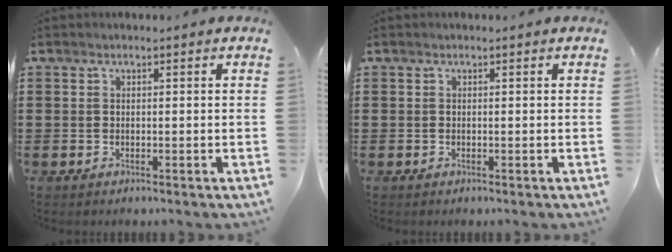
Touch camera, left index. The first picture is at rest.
{"total": 0.0}